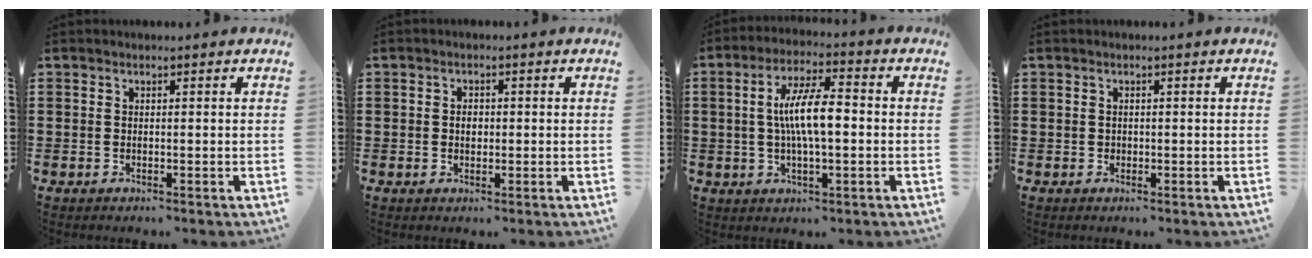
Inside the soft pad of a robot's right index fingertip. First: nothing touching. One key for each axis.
{"total": 1.8, "fx": 0.0, "fy": 1.1, "fz": 1.5, "tx": -0.030, "ty": 0.003, "tz": -0.001}
{"total": 8.7, "fx": 0.0, "fy": 2.4, "fz": 8.4, "tx": -0.164, "ty": 0.002, "tz": -0.005}
{"total": 0.5, "fx": -0.1, "fy": 0.5, "fz": 0.1, "tx": -0.004, "ty": 0.004, "tz": -0.002}